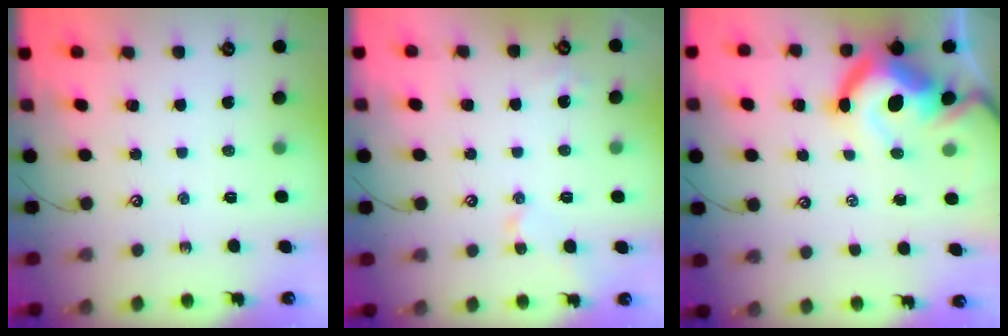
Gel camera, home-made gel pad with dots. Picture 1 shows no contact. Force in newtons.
{"total": 3.0, "press": 3.0, "slide": 0.5}
{"total": 15.5, "press": 15.3, "slide": 2.3}